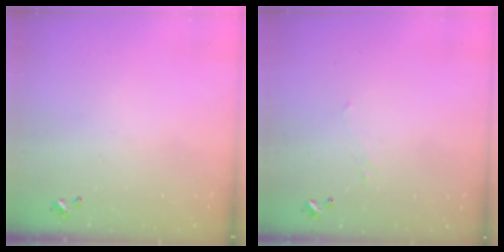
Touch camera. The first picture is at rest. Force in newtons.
{"total": 1.0, "press": 0.8, "slide": 0.5}